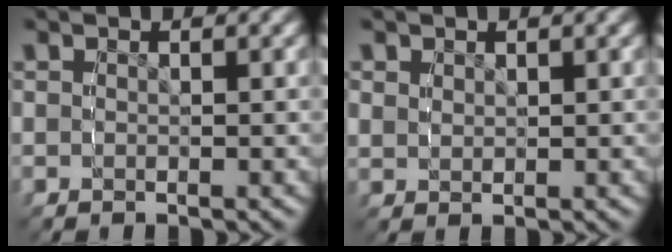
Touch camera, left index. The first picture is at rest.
{"total": 1.2, "force": [1.1, 0.5, 0.3], "torque": [-0.003, -0.007, 0.030]}